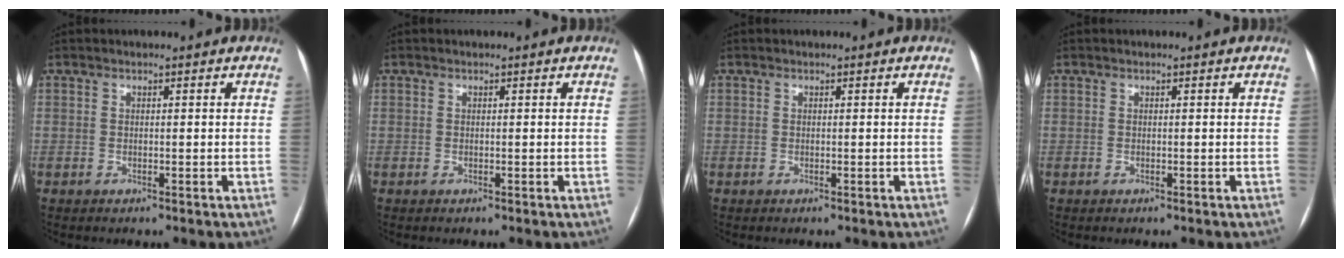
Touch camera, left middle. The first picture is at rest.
{"total": 0.0}
{"total": 0.0}
{"total": 0.0}